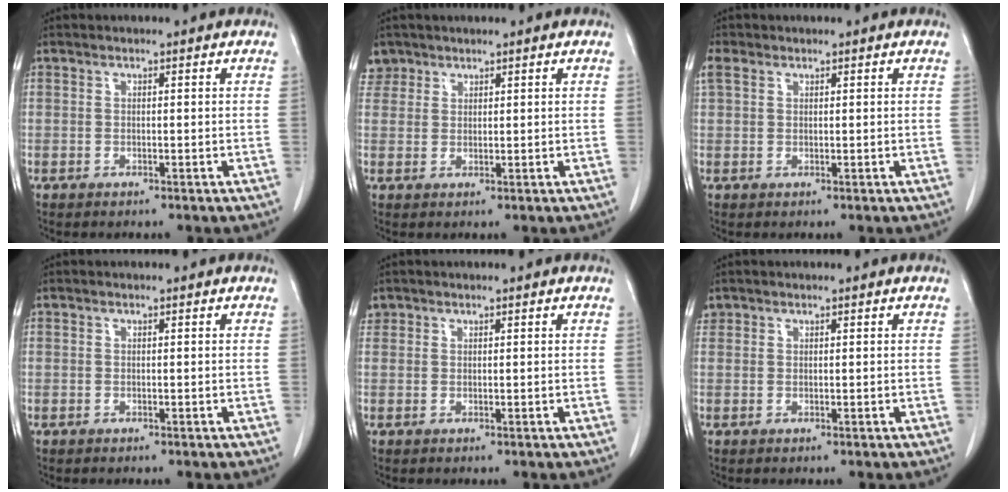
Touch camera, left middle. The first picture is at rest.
{"total": 2.9, "force": [2.1, 2.0, -0.3], "torque": [0.014, 0.008, 0.040]}
{"total": 2.0, "force": [1.2, 1.3, 0.9], "torque": [-0.025, 0.018, 0.028]}
{"total": 0.0}
{"total": 1.5, "force": [0.9, 1.1, 0.1], "torque": [0.005, 0.014, 0.017]}
{"total": 1.3, "force": [0.9, 1.0, 0.1], "torque": [0.004, 0.015, 0.016]}